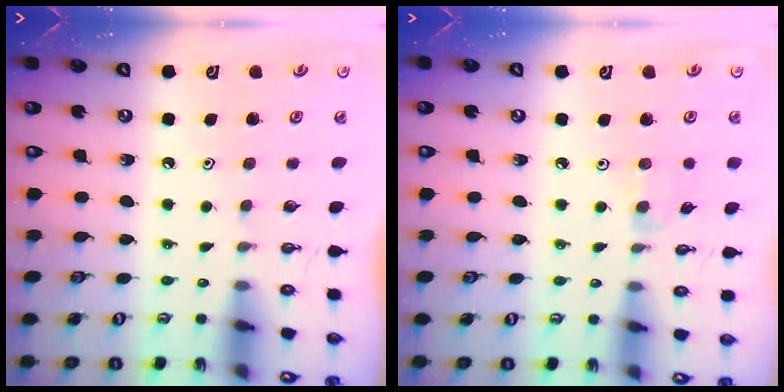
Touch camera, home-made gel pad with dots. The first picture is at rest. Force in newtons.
{"total": 2.6, "press": 2.6, "slide": 0.4}